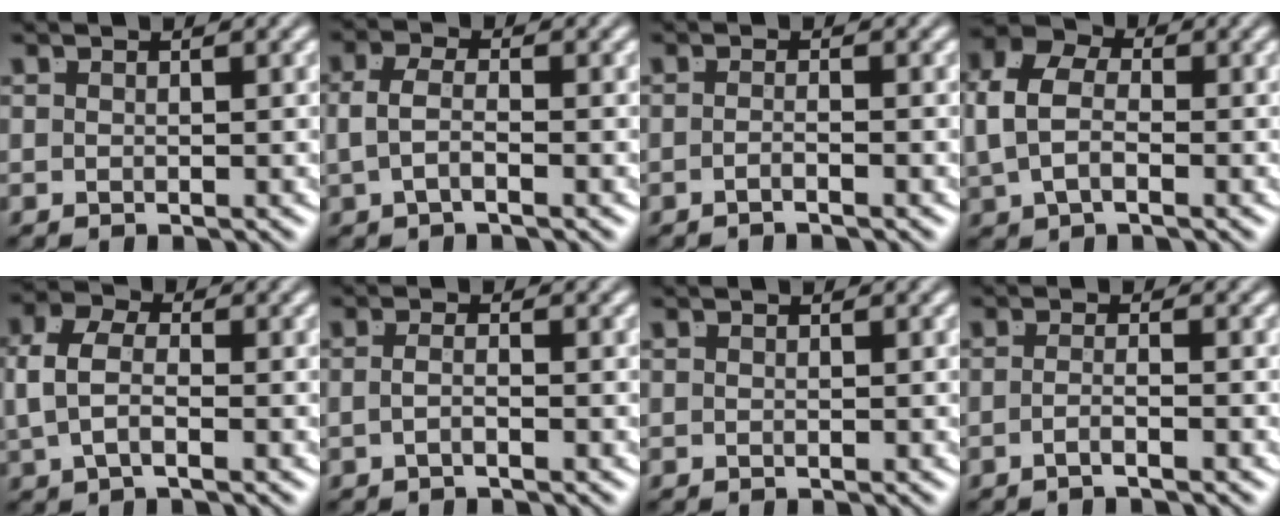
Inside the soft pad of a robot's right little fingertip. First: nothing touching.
{"total": 2.7, "force": [-0.5, 1.3, 2.3], "torque": [-0.051, -0.006, -0.009]}
{"total": 1.7, "force": [-1.4, -0.7, 0.7], "torque": [-0.015, -0.005, -0.024]}
{"total": 6.5, "force": [0.8, 4.9, 4.1], "torque": [-0.082, 0.009, 0.001]}
{"total": 4.6, "force": [0.1, 3.1, 3.4], "torque": [-0.071, -0.002, -0.002]}
{"total": 1.6, "force": [-0.9, -0.7, 1.1], "torque": [-0.023, -0.008, -0.013]}
{"total": 0.0}
{"total": 2.2, "force": [-1.7, -0.9, 1.1], "torque": [-0.022, -0.010, -0.027]}